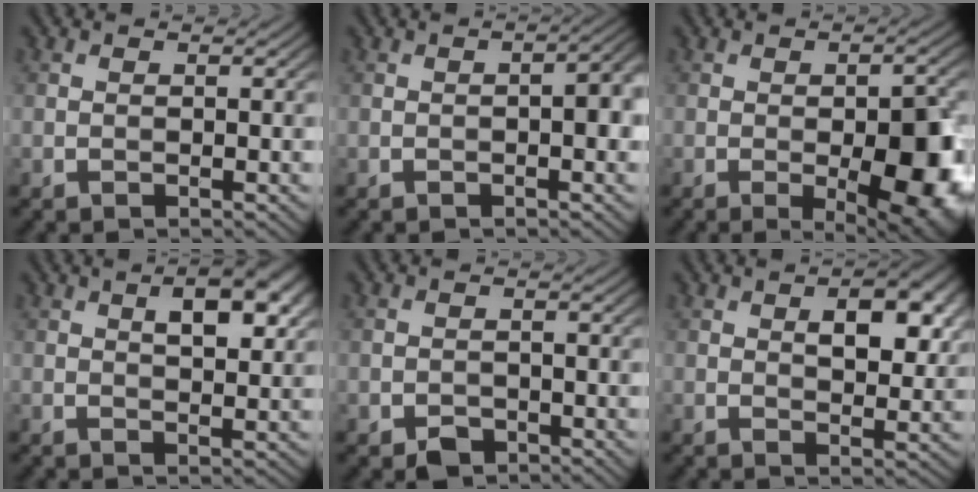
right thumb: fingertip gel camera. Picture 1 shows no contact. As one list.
[{"total": 3.1, "force": [-0.6, 0.9, 2.9], "torque": [-0.041, 0.007, -0.011]}, {"total": 10.8, "force": [-2.7, 4.1, 9.6], "torque": [-0.115, -0.002, -0.034]}, {"total": 6.4, "force": [2.5, 2.7, 5.3], "torque": [-0.078, 0.006, 0.036]}, {"total": 1.9, "force": [-1.3, 1.2, 0.7], "torque": [-0.011, -0.002, -0.025]}, {"total": 7.3, "force": [2.1, 3.6, 5.9], "torque": [-0.083, 0.005, 0.032]}]